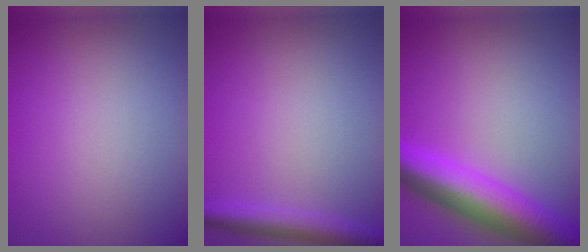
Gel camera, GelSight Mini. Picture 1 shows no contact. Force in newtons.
{"total": 3.1, "press": 3.1, "slide": 0.2}
{"total": 8.5, "press": 8.5, "slide": 0.2}